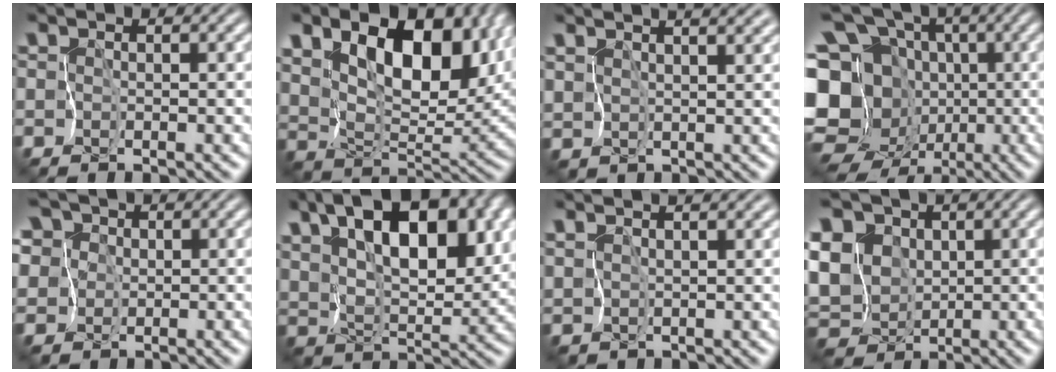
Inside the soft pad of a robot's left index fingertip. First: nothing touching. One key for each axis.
{"total": 12.8, "fx": 5.5, "fy": 6.7, "fz": 9.4, "tx": -0.166, "ty": -0.012, "tz": 0.106}
{"total": 5.5, "fx": 4.0, "fy": 2.1, "fz": 3.1, "tx": -0.062, "ty": 0.028, "tz": 0.055}
{"total": 15.1, "fx": -3.9, "fy": 12.5, "fz": 7.5, "tx": -0.170, "ty": 0.020, "tz": -0.078}
{"total": 11.3, "fx": 4.2, "fy": 8.9, "fz": 5.6, "tx": -0.141, "ty": 0.049, "tz": 0.035}
{"total": 11.1, "fx": 5.0, "fy": 5.4, "fz": 8.3, "tx": -0.148, "ty": 0.005, "tz": 0.086}
{"total": 2.9, "fx": 2.3, "fy": 0.8, "fz": 1.7, "tx": -0.040, "ty": 0.016, "tz": 0.037}
{"total": 10.7, "fx": 0.5, "fy": 8.9, "fz": 5.9, "tx": -0.105, "ty": 0.021, "tz": -0.021}